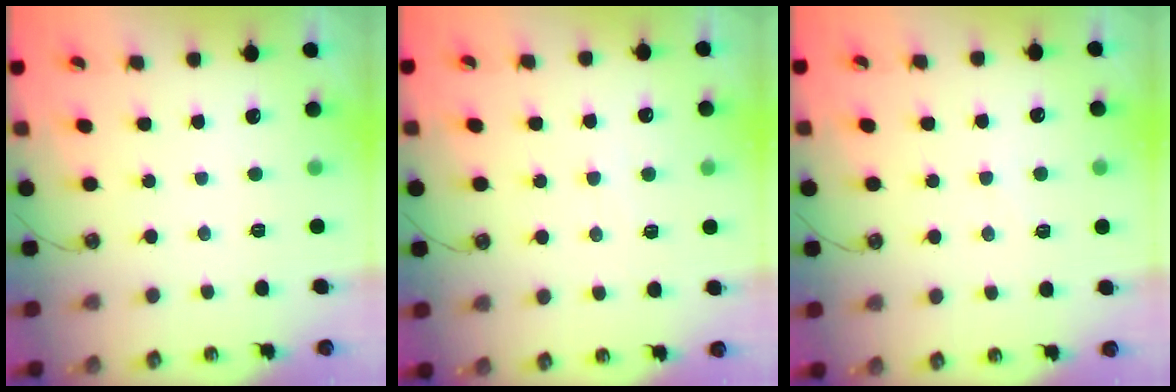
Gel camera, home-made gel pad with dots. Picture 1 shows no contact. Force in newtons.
{"total": 2.6, "press": 2.5, "slide": 0.4}
{"total": 0.9, "press": 0.4, "slide": 0.8}